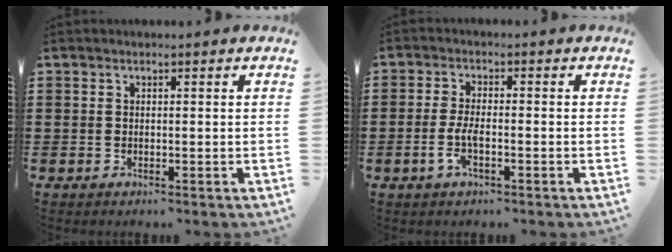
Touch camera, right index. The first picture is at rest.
{"total": 3.7, "force": [-1.4, 1.1, 3.2], "torque": [-0.076, -0.004, -0.031]}